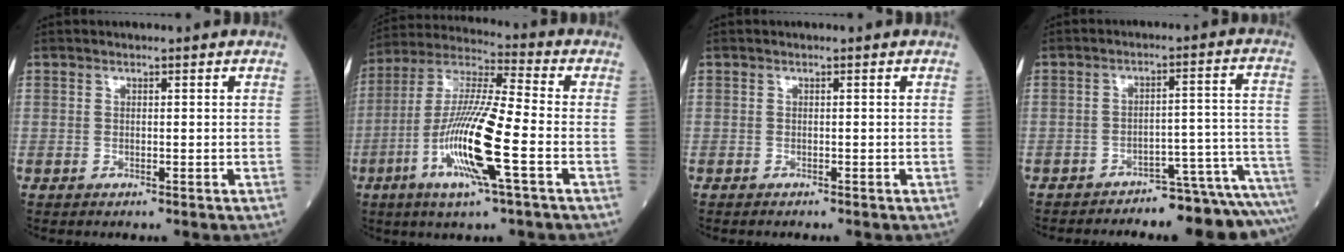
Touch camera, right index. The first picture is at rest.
{"total": 15.3, "force": [-4.8, 0.8, 14.6], "torque": [-0.296, -0.011, -0.094]}
{"total": 0.0}
{"total": 14.1, "force": [-13.4, 0.1, 4.4], "torque": [-0.007, 0.040, -0.171]}